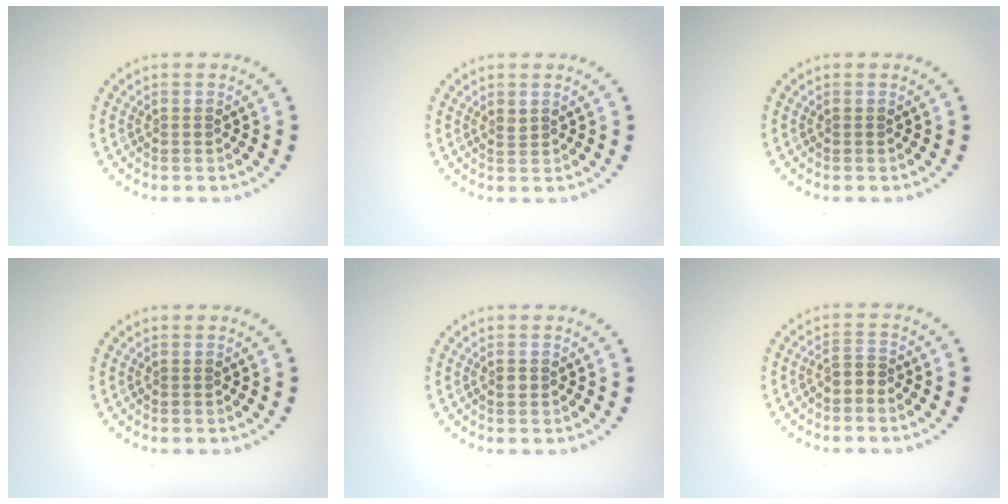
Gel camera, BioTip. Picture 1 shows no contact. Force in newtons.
{"total": 0.6, "press": 0.5, "slide": 0.3}
{"total": 0.0}
{"total": 0.0}
{"total": 0.6, "press": 0.6, "slide": 0.3}
{"total": 1.4, "press": 1.3, "slide": 0.7}